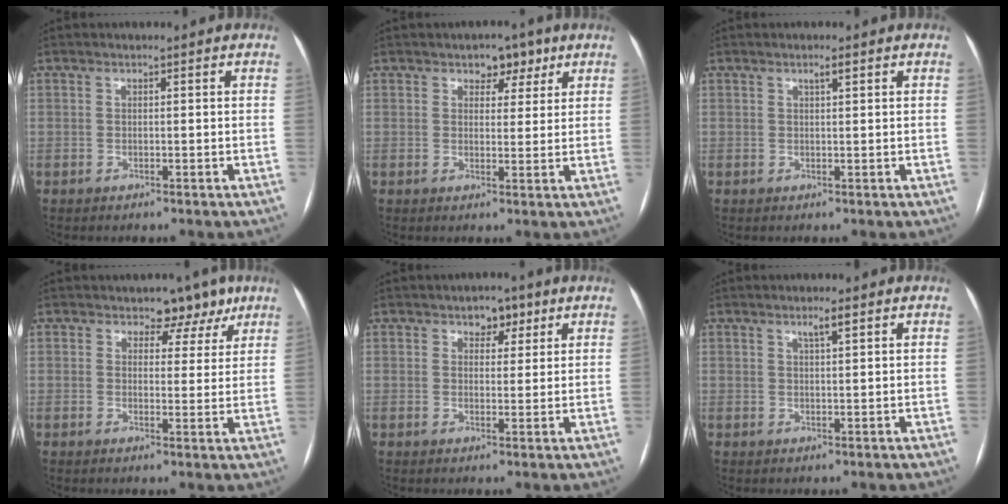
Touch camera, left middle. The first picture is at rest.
{"total": 4.0, "force": [2.4, 2.5, 1.9], "torque": [-0.014, 0.006, 0.033]}
{"total": 1.1, "force": [0.6, 0.1, 0.9], "torque": [-0.017, 0.001, 0.011]}
{"total": 5.1, "force": [3.6, 3.4, 1.4], "torque": [0.000, -0.002, 0.039]}
{"total": 3.4, "force": [2.0, 2.2, 1.7], "torque": [-0.017, 0.006, 0.028]}
{"total": 1.8, "force": [1.1, 0.0, 1.5], "torque": [-0.028, 0.002, 0.020]}